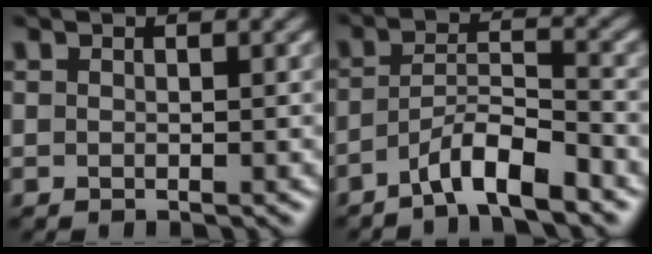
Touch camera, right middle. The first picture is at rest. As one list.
[{"total": 4.5, "force": [-3.3, 0.8, 3.1], "torque": [-0.051, 0.008, -0.064]}]